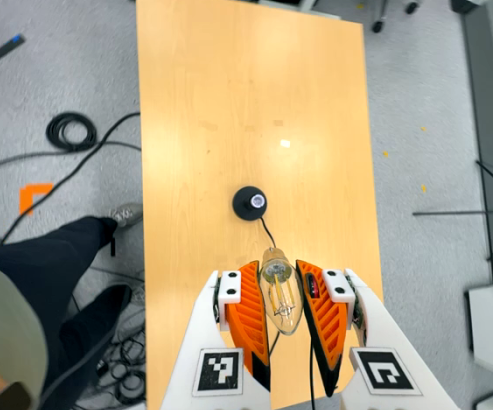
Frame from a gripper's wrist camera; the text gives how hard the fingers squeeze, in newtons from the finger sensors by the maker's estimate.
{"total": 18.6, "left": 20.3, "right": 16.9}